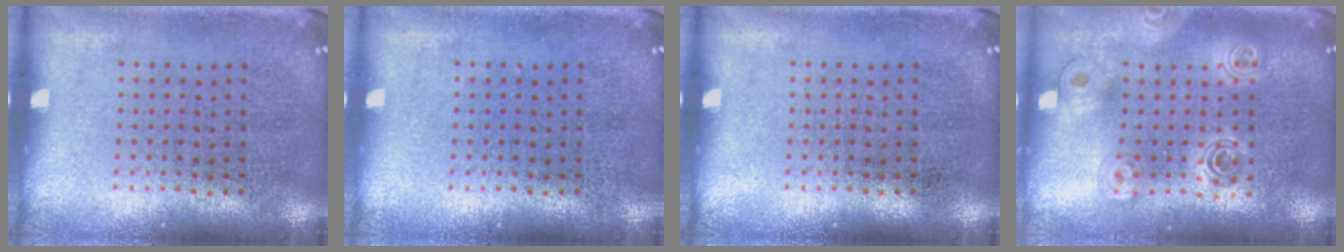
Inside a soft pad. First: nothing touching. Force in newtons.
{"total": 0.0}
{"total": 0.0}
{"total": 1.7, "press": 1.5, "slide": 0.8}